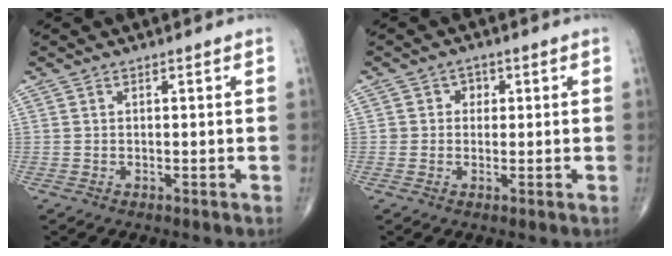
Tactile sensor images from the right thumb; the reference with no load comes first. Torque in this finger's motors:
{"motor_torque": [-0.41, -0.09, 0.25, 0.11, -0.03]}